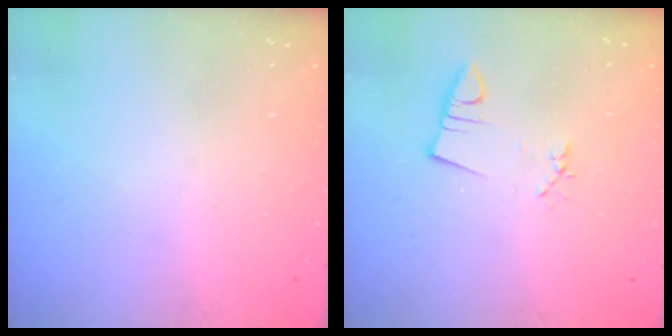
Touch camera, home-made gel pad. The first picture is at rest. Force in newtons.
{"total": 2.9, "press": 1.6, "slide": 2.4}